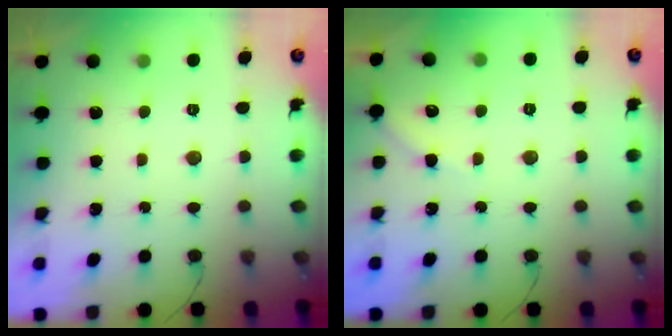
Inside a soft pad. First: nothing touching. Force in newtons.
{"total": 3.3, "press": 3.2, "slide": 0.4}